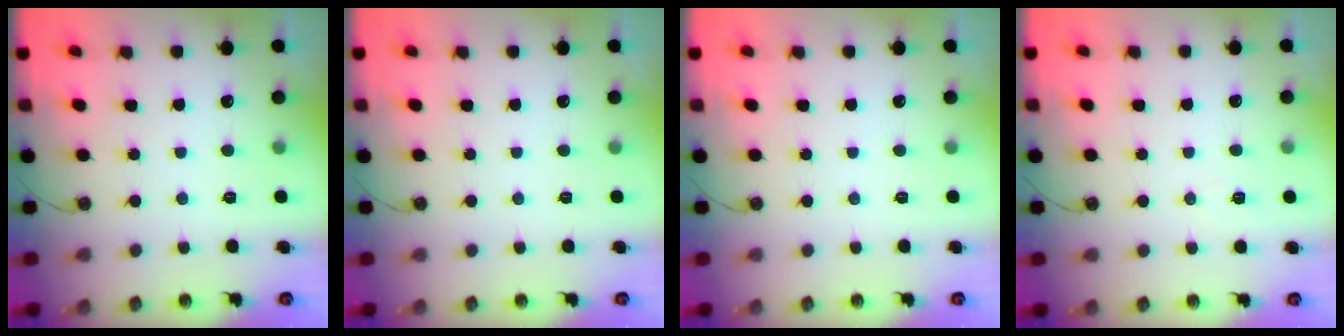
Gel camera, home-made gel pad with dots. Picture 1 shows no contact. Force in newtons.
{"total": 0.0}
{"total": 0.0}
{"total": 6.3, "press": 4.6, "slide": 4.3}